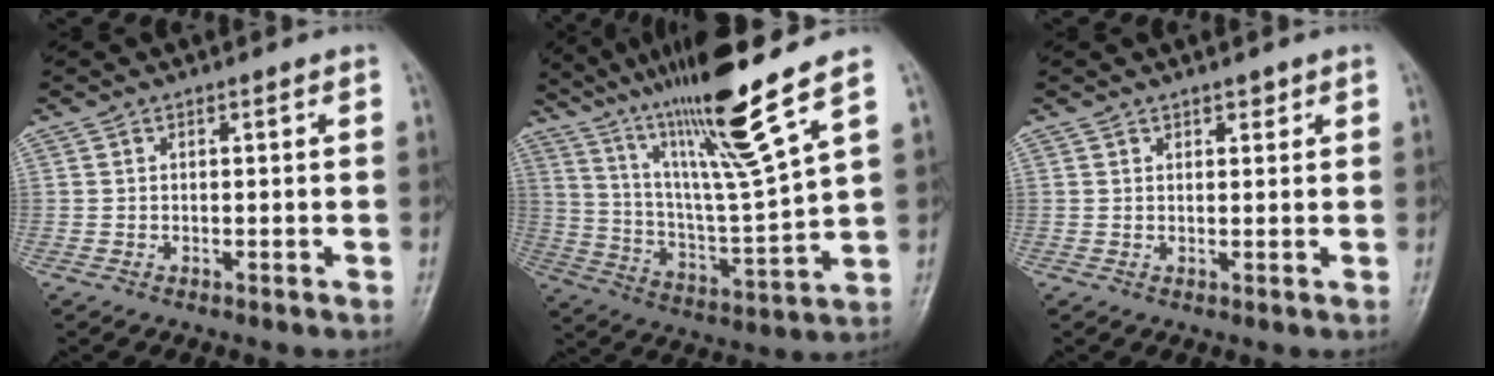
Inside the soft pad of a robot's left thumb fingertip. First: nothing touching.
{"total": 19.1, "force": [13.1, -0.1, 13.9], "torque": [-0.227, -0.068, 0.236]}
{"total": 1.5, "force": [1.0, 0.9, 0.6], "torque": [0.005, -0.005, 0.012]}